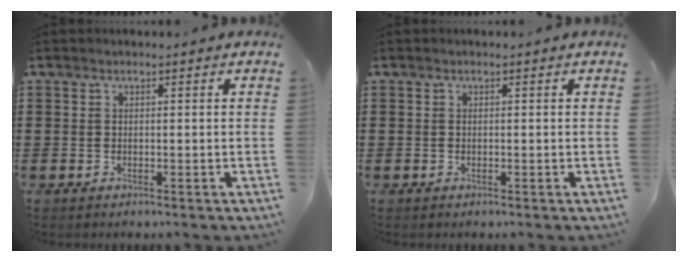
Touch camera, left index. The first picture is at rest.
{"total": 0.0}